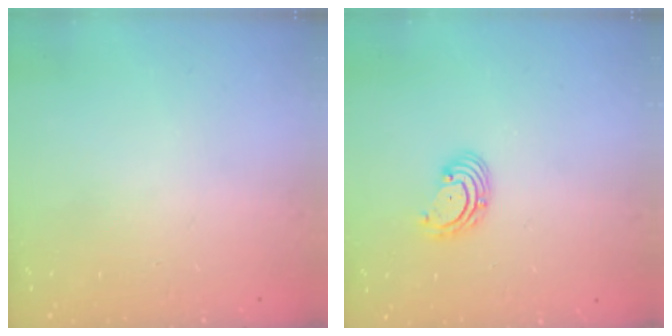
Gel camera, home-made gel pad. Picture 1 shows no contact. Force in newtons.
{"total": 2.7, "press": 2.7, "slide": 0.1}